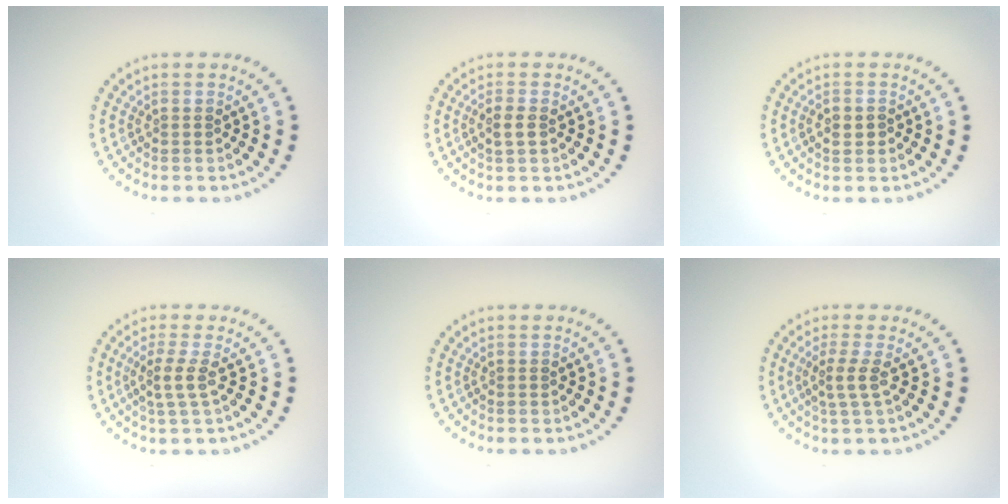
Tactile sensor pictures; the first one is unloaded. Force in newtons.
{"total": 1.4, "press": 1.3, "slide": 0.3}
{"total": 1.5, "press": 1.5, "slide": 0.4}
{"total": 2.1, "press": 1.6, "slide": 1.4}
{"total": 0.0}
{"total": 2.1, "press": 1.6, "slide": 1.4}